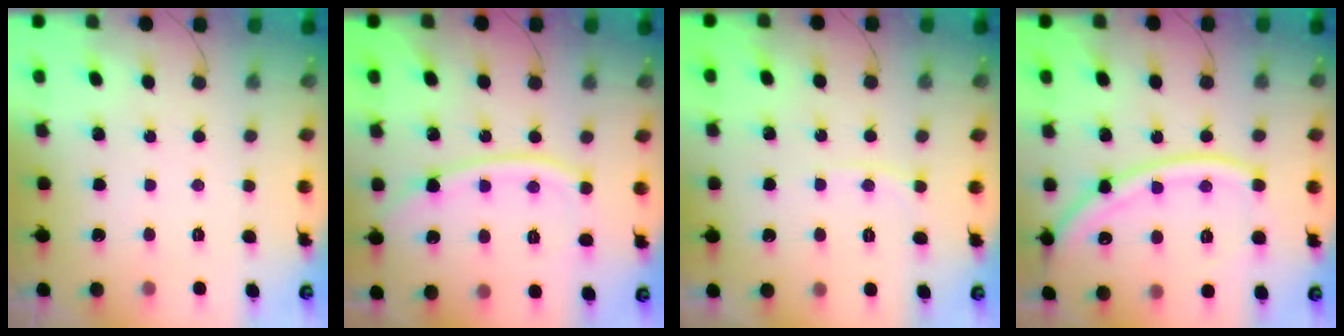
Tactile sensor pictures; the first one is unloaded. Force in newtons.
{"total": 10.1, "press": 10.1, "slide": 0.9}
{"total": 3.1, "press": 3.1, "slide": 0.1}
{"total": 16.3, "press": 16.2, "slide": 2.0}